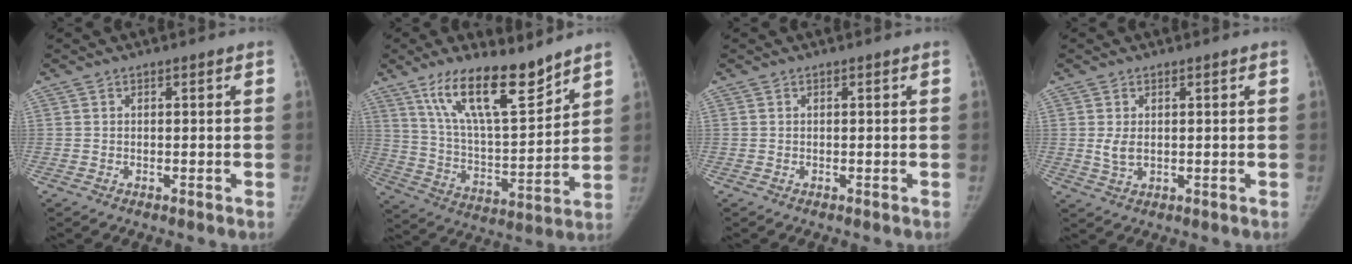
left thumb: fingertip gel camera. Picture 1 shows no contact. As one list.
[{"total": 16.9, "force": [11.9, 4.8, 11.0], "torque": [-0.164, -0.072, 0.221]}, {"total": 0.0}, {"total": 2.9, "force": [0.4, 1.7, 2.3], "torque": [-0.046, -0.006, 0.013]}]